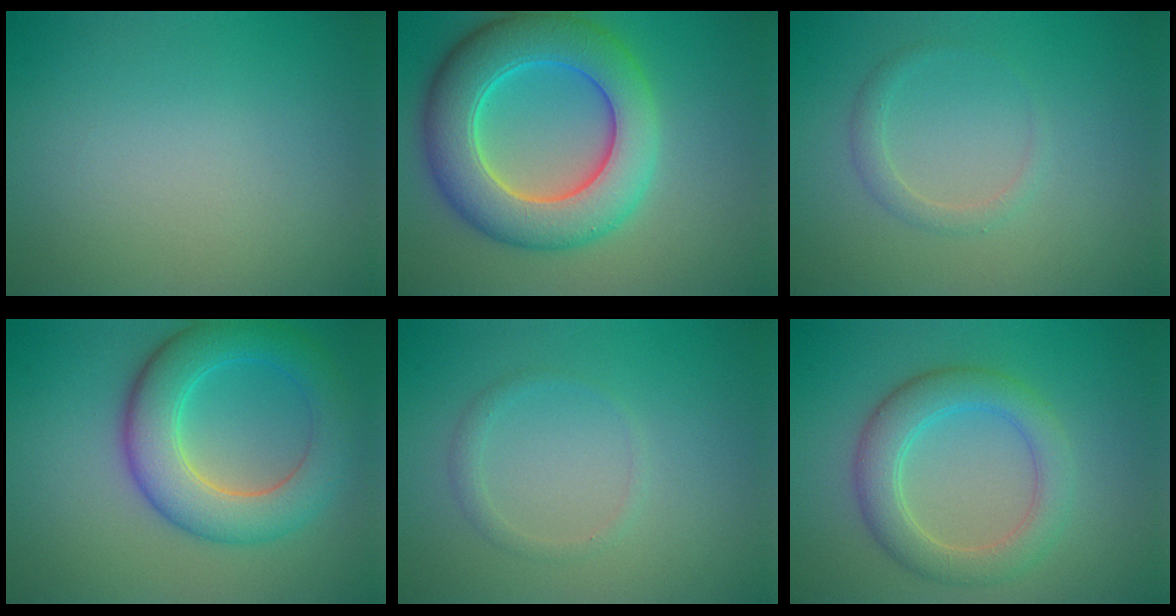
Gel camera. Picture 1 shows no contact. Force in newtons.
{"total": 9.7, "press": 9.7, "slide": 0.6}
{"total": 1.3, "press": 1.3, "slide": 0.1}
{"total": 6.6, "press": 6.6, "slide": 0.1}
{"total": 1.1, "press": 1.0, "slide": 0.1}
{"total": 4.6, "press": 4.5, "slide": 0.2}